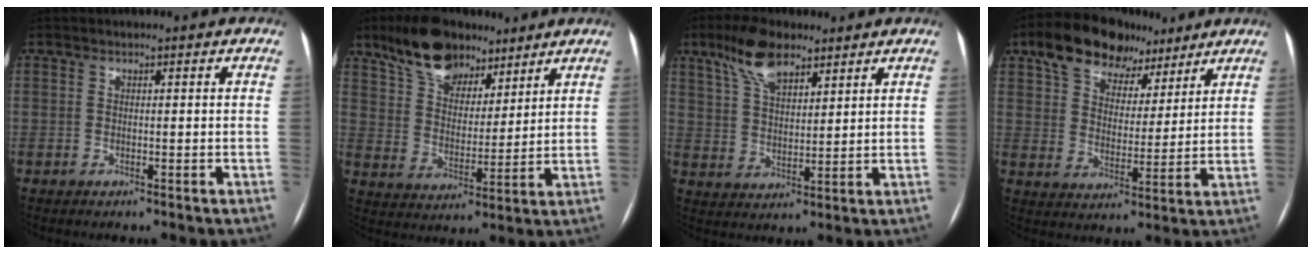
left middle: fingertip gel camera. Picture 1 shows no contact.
{"total": 11.8, "force": [8.6, 6.4, 5.1], "torque": [-0.093, 0.023, 0.153]}
{"total": 8.9, "force": [6.0, 3.4, 5.6], "torque": [-0.114, 0.018, 0.116]}
{"total": 12.6, "force": [8.4, 7.5, 5.6], "torque": [-0.086, 0.036, 0.138]}